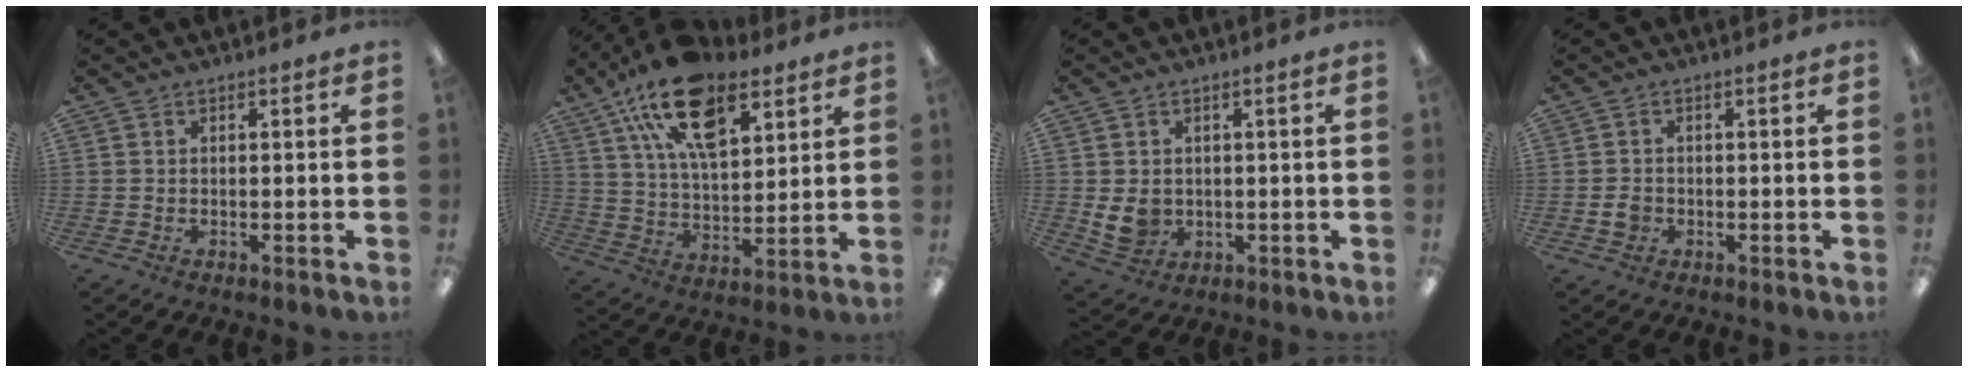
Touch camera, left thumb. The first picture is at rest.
{"total": 20.1, "force": [11.2, 10.3, 13.1], "torque": [-0.227, -0.036, 0.199]}
{"total": 5.1, "force": [0.5, 4.4, 2.5], "torque": [-0.046, -0.002, 0.010]}
{"total": 2.2, "force": [-0.6, 1.8, 1.0], "torque": [-0.018, 0.002, -0.012]}